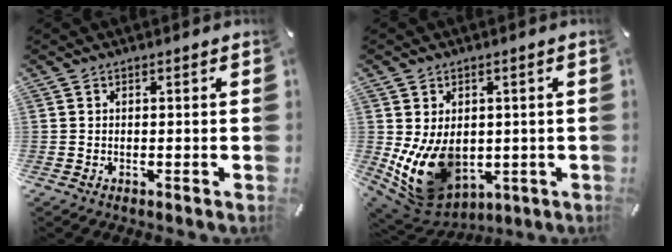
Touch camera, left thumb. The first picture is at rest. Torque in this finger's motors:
{"motor_torque": [2.33, 2.68, 1.33, -0.15, 0.30]}